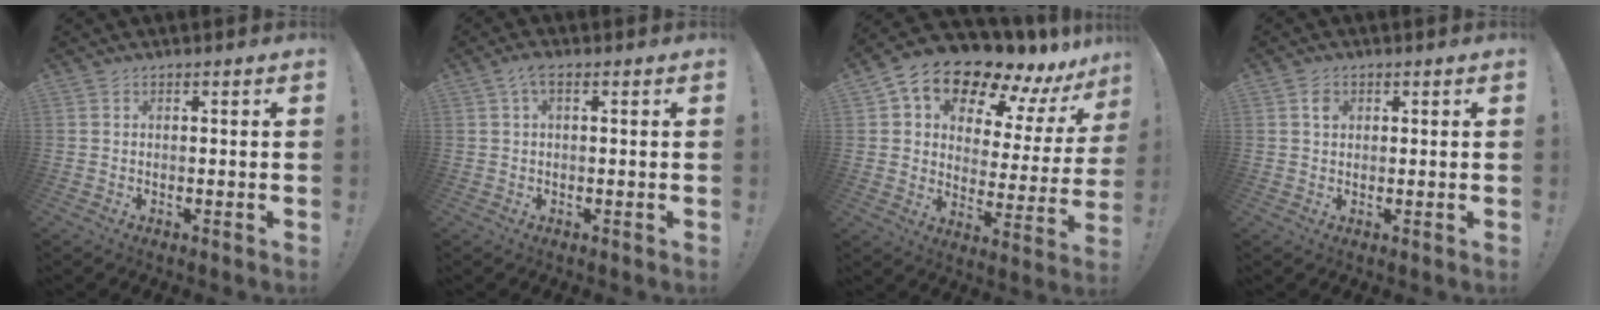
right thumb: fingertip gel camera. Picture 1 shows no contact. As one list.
[{"total": 3.1, "force": [0.8, 1.1, 2.8], "torque": [-0.052, 0.005, 0.014]}, {"total": 14.1, "force": [11.6, 5.7, 5.8], "torque": [-0.101, -0.104, 0.197]}, {"total": 2.1, "force": [0.7, 1.6, 1.1], "torque": [-0.007, -0.002, 0.008]}]